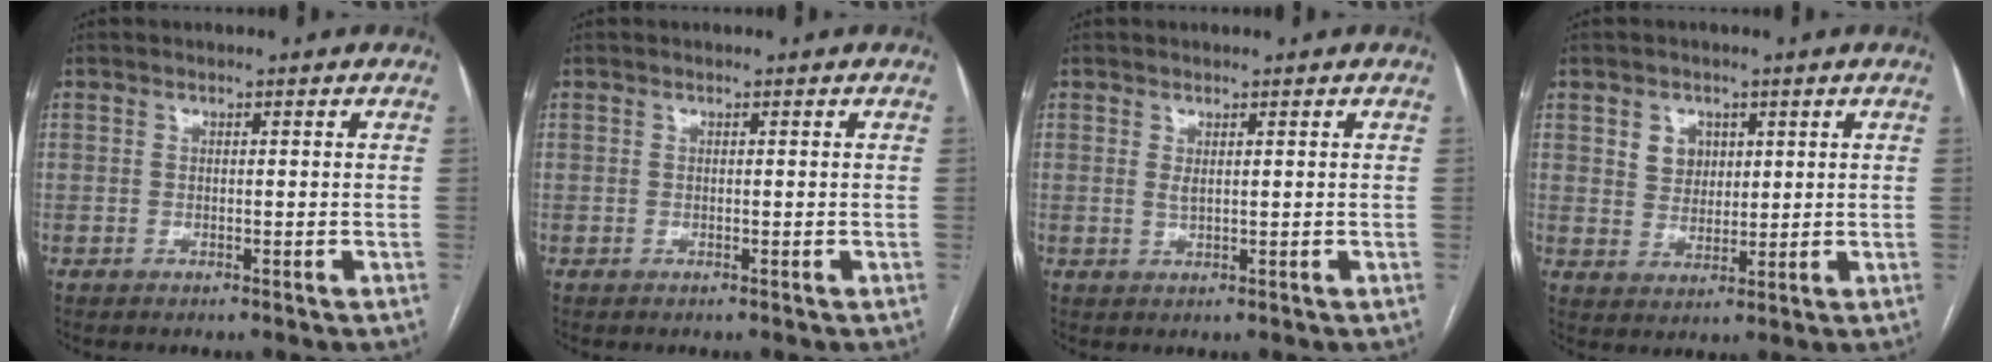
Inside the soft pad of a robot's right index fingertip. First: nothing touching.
{"total": 0.0}
{"total": 0.9, "force": [0.4, 0.2, 0.8], "torque": [-0.018, -0.004, 0.009]}
{"total": 4.2, "force": [1.7, 3.5, 1.6], "torque": [-0.027, 0.007, 0.035]}